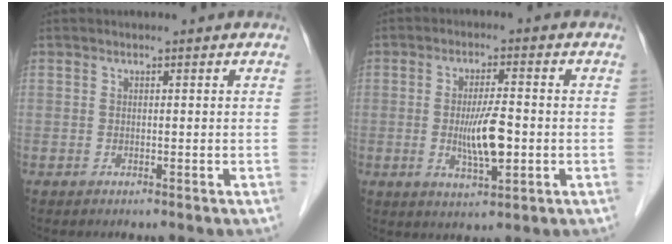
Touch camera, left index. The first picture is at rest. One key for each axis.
{"total": 6.6, "fx": -1.1, "fy": 1.3, "fz": 6.4, "tx": -0.121, "ty": -0.008, "tz": -0.021}